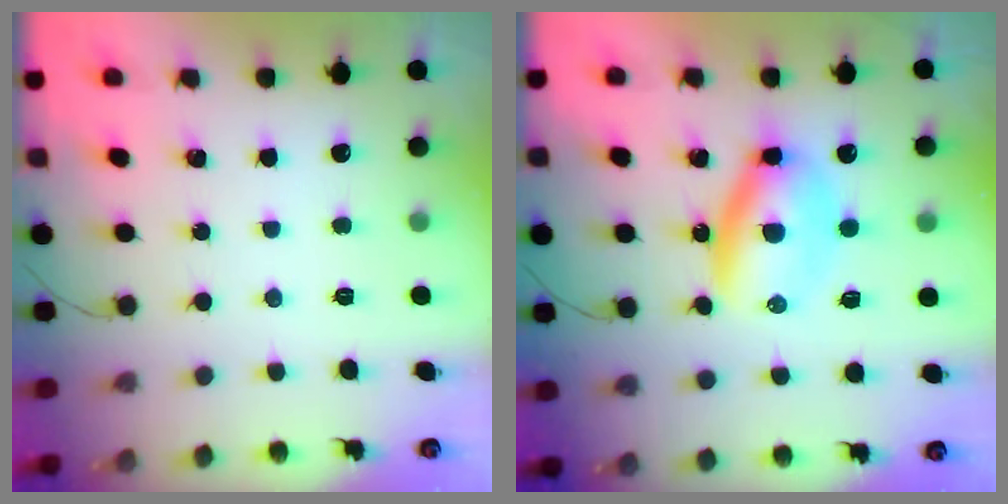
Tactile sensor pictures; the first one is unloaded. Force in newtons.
{"total": 7.0, "press": 6.8, "slide": 1.8}